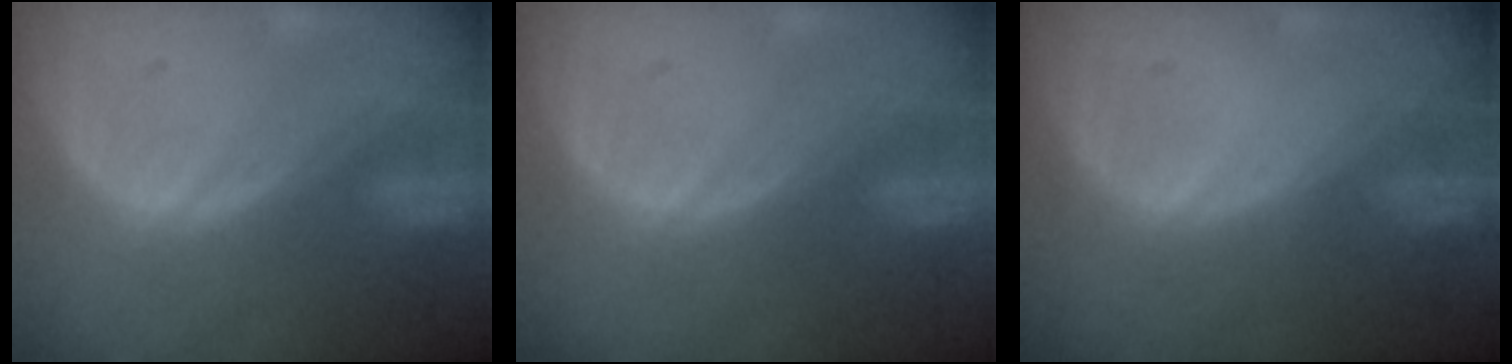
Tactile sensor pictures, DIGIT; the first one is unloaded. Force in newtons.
{"total": 0.0}
{"total": 0.0}